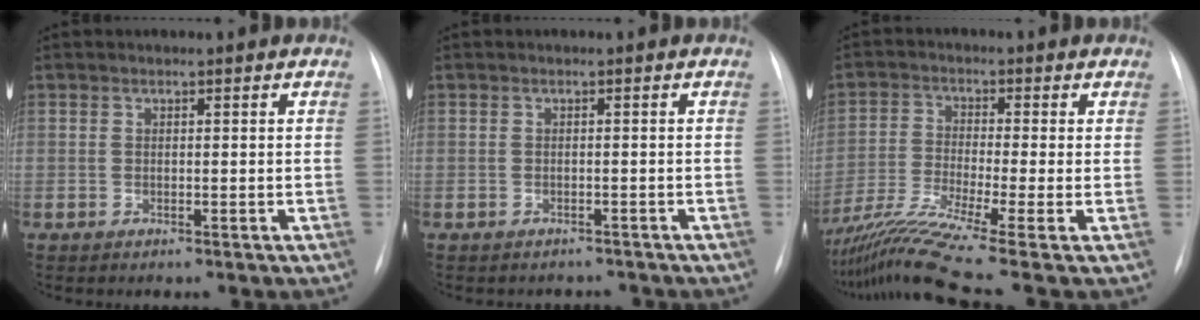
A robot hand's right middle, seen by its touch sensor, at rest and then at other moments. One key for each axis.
{"total": 2.9, "fx": -2.7, "fy": 1.2, "fz": -0.2, "tx": 0.007, "ty": 0.005, "tz": -0.034}
{"total": 11.9, "fx": -8.4, "fy": -2.0, "fz": 8.1, "tx": -0.161, "ty": -0.024, "tz": -0.150}